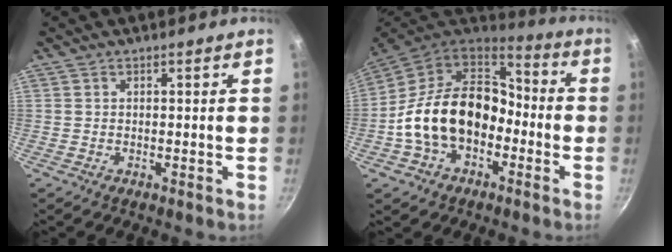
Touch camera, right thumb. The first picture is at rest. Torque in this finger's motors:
{"motor_torque": [1.78, 3.23, 1.98, -0.79, 0.23]}